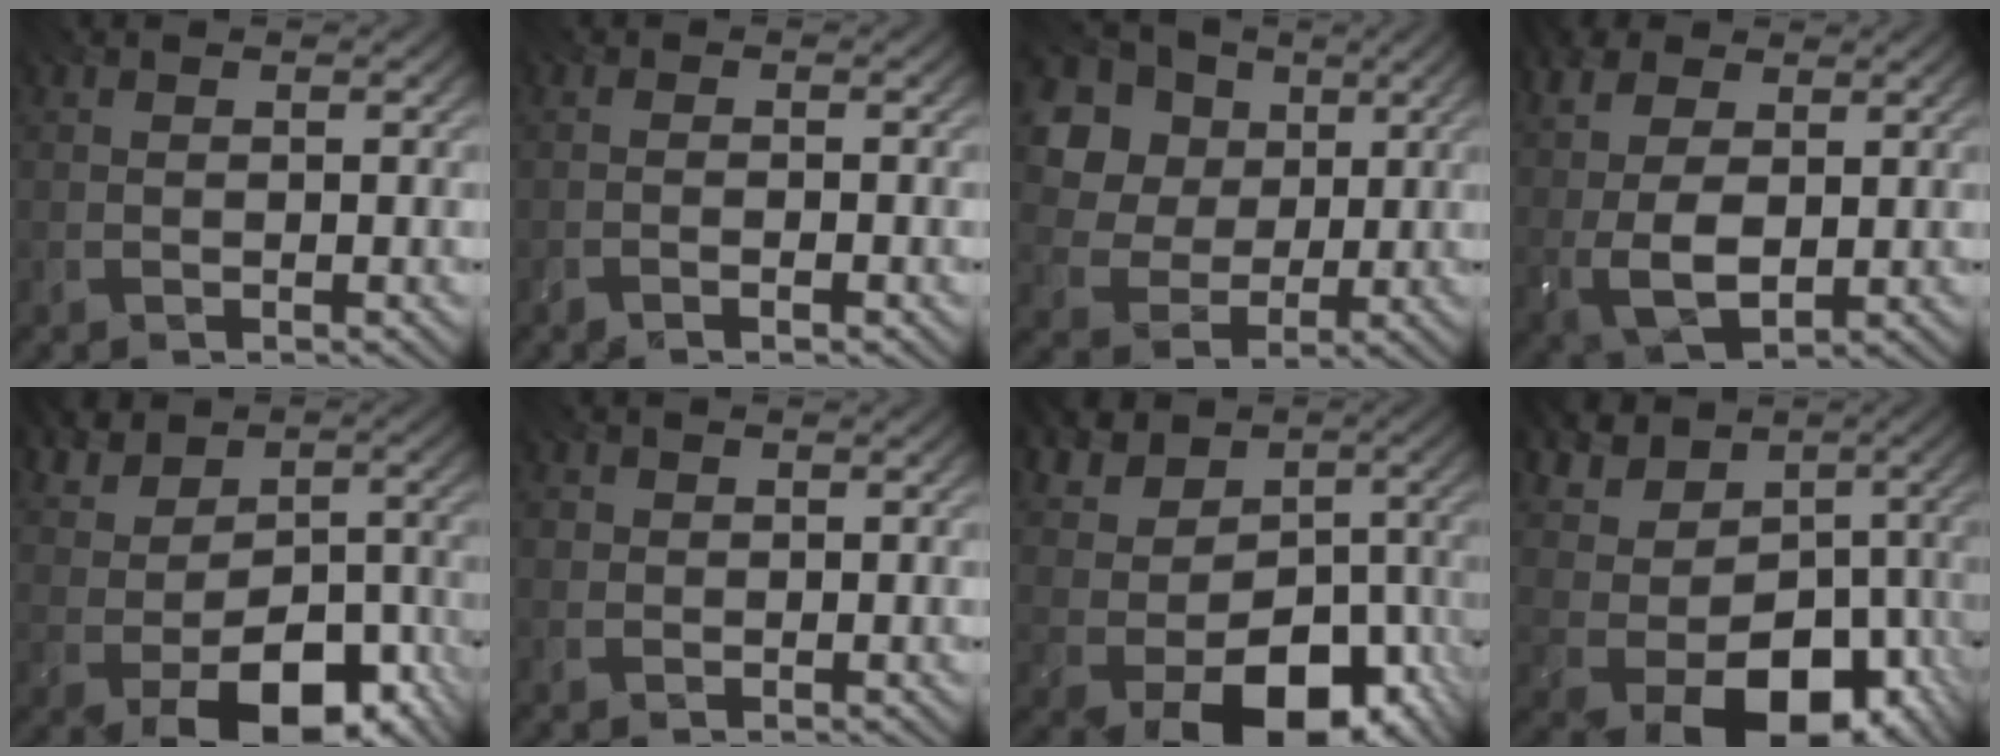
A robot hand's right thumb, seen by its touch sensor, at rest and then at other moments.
{"total": 1.4, "force": [-1.2, 0.0, 0.7], "torque": [-0.008, 0.000, -0.034]}
{"total": 13.8, "force": [5.3, 10.9, 6.5], "torque": [-0.203, 0.033, 0.126]}
{"total": 9.1, "force": [1.8, 5.8, 6.7], "torque": [-0.179, 0.003, 0.030]}
{"total": 11.2, "force": [-3.1, 7.4, 7.9], "torque": [-0.118, -0.012, -0.043]}
{"total": 1.1, "force": [0.0, 1.1, 0.0], "torque": [0.001, -0.003, -0.002]}
{"total": 14.2, "force": [-2.3, 10.7, 9.0], "torque": [-0.170, -0.022, -0.016]}
{"total": 14.4, "force": [-1.1, 11.2, 9.0], "torque": [-0.183, -0.018, 0.009]}